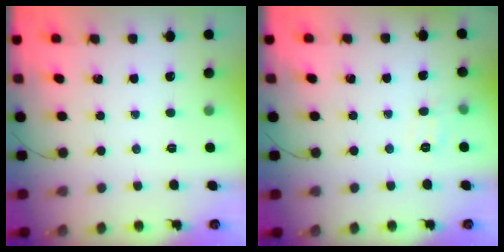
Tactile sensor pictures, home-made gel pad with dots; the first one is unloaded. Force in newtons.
{"total": 5.7, "press": 5.5, "slide": 1.5}